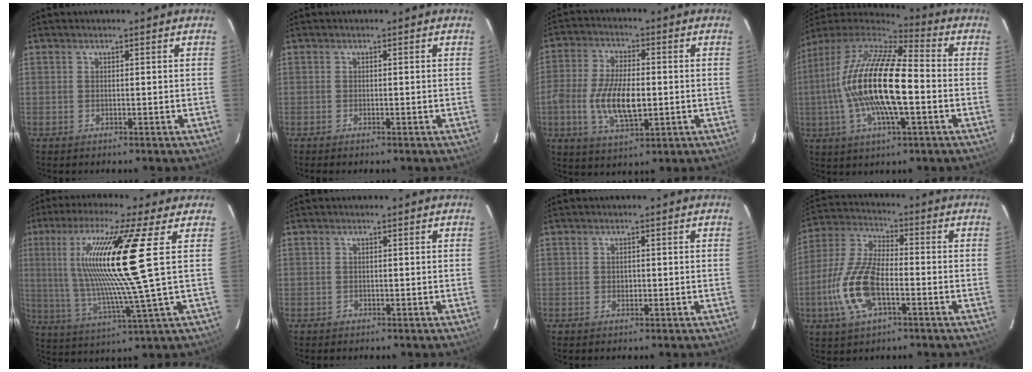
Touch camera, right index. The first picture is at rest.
{"total": 0.5, "force": [-0.5, 0.0, 0.3], "torque": [-0.005, -0.001, -0.009]}
{"total": 11.9, "force": [-2.1, 5.2, 10.5], "torque": [-0.212, -0.003, -0.037]}
{"total": 20.6, "force": [-1.8, 5.5, 19.8], "torque": [-0.365, -0.006, -0.044]}
{"total": 18.1, "force": [4.6, -0.6, 17.5], "torque": [-0.319, 0.000, 0.087]}
{"total": 0.9, "force": [-0.4, 0.8, 0.0], "torque": [0.003, 0.003, -0.005]}
{"total": 1.2, "force": [-0.1, 1.1, 0.6], "torque": [-0.007, 0.002, -0.001]}
{"total": 13.9, "force": [-4.3, 6.0, 11.8], "torque": [-0.262, 0.000, -0.084]}